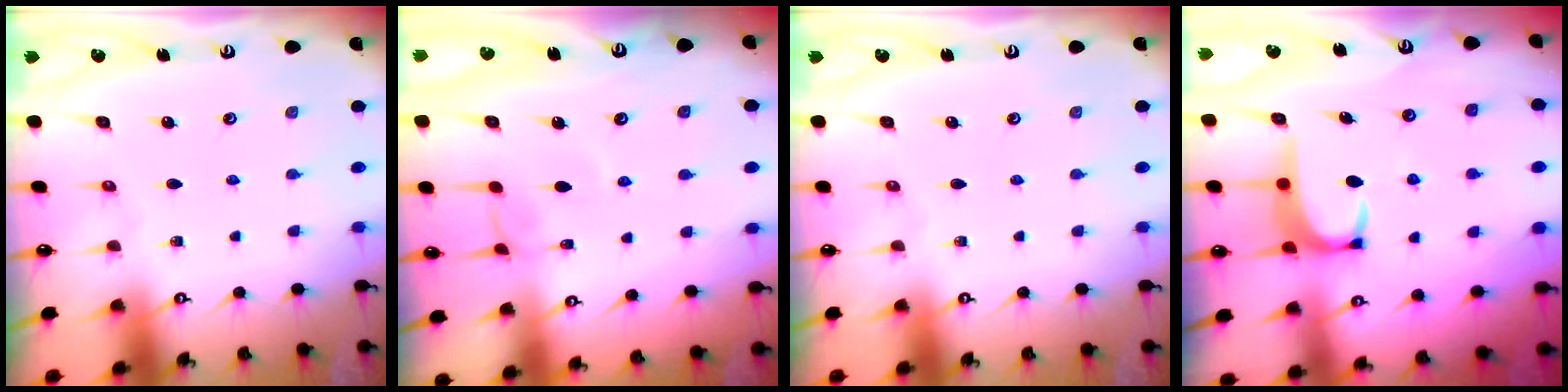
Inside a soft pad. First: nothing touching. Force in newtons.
{"total": 1.2, "press": 1.1, "slide": 0.4}
{"total": 0.0}
{"total": 3.2, "press": 3.2, "slide": 0.3}